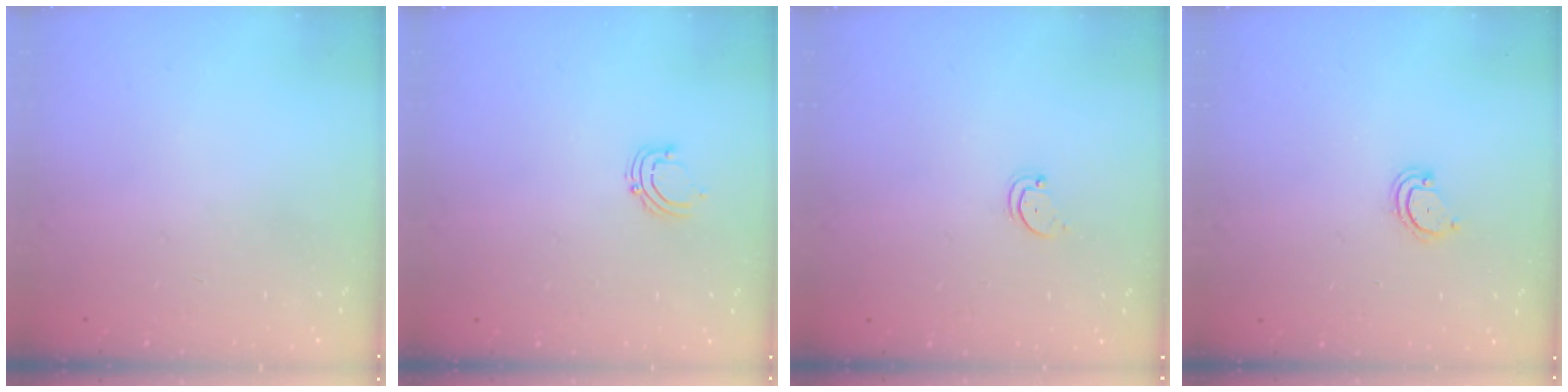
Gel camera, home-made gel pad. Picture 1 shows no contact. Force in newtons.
{"total": 4.1, "press": 4.0, "slide": 0.4}
{"total": 1.6, "press": 1.6, "slide": 0.4}
{"total": 2.5, "press": 2.5, "slide": 0.2}